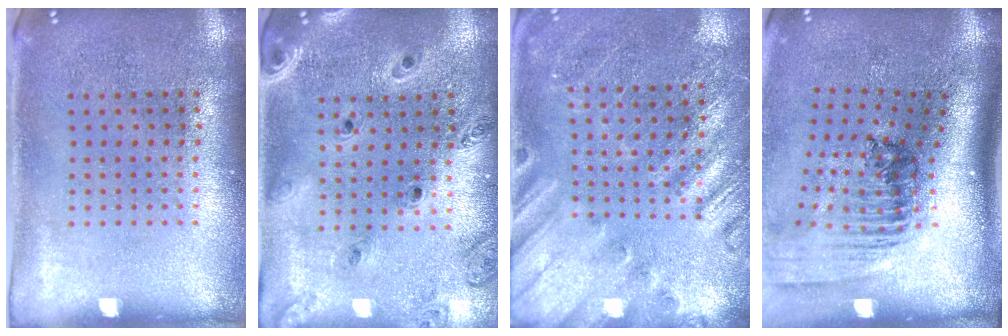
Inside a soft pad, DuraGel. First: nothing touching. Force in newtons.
{"total": 1.3, "press": 1.3, "slide": 0.1}
{"total": 2.3, "press": 2.2, "slide": 0.6}
{"total": 2.3, "press": 1.6, "slide": 1.6}